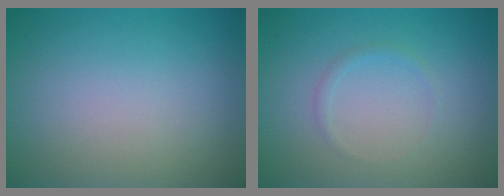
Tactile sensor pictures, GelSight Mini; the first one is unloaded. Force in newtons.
{"total": 0.7, "press": 0.7, "slide": 0.0}